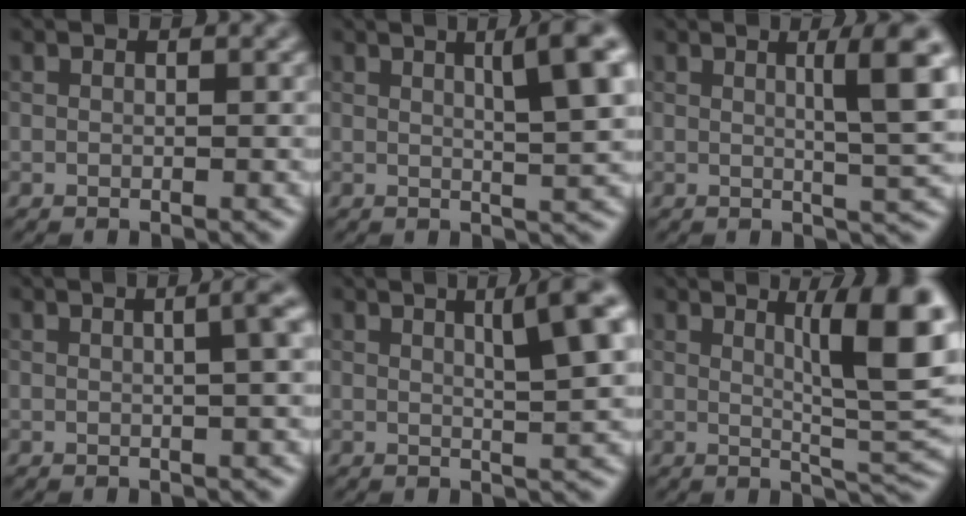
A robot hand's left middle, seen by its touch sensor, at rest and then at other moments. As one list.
[{"total": 6.4, "force": [2.3, 1.2, 5.9], "torque": [-0.065, 0.007, 0.034]}, {"total": 5.9, "force": [1.5, 0.9, 5.6], "torque": [-0.072, 0.004, 0.024]}, {"total": 4.2, "force": [1.0, 1.6, 3.8], "torque": [-0.026, 0.020, -0.002]}, {"total": 6.2, "force": [2.5, 1.1, 5.6], "torque": [-0.064, 0.008, 0.037]}, {"total": 9.1, "force": [2.8, 2.0, 8.4], "torque": [-0.103, 0.004, 0.043]}]